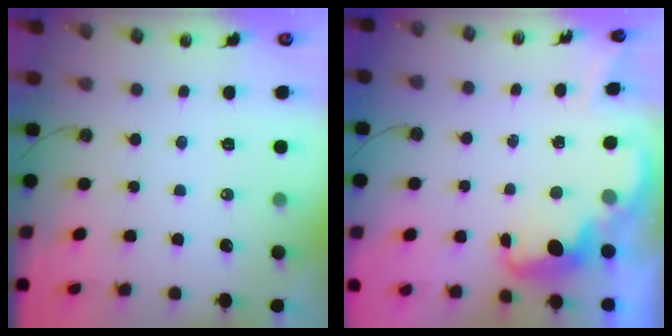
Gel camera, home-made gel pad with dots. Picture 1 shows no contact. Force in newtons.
{"total": 2.5, "press": 2.5, "slide": 0.6}